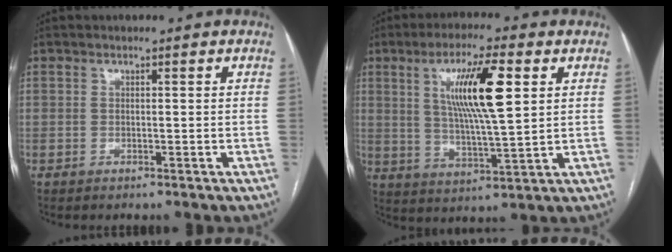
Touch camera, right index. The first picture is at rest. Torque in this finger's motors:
{"motor_torque": [1.34, 0.80, 0.51, 0.21]}